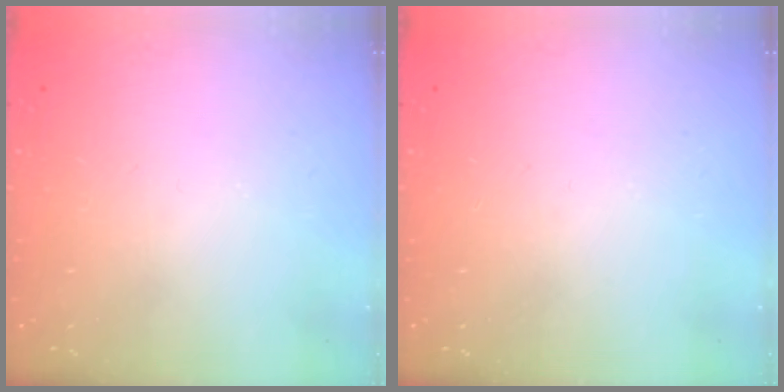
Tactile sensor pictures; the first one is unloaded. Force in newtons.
{"total": 0.0}